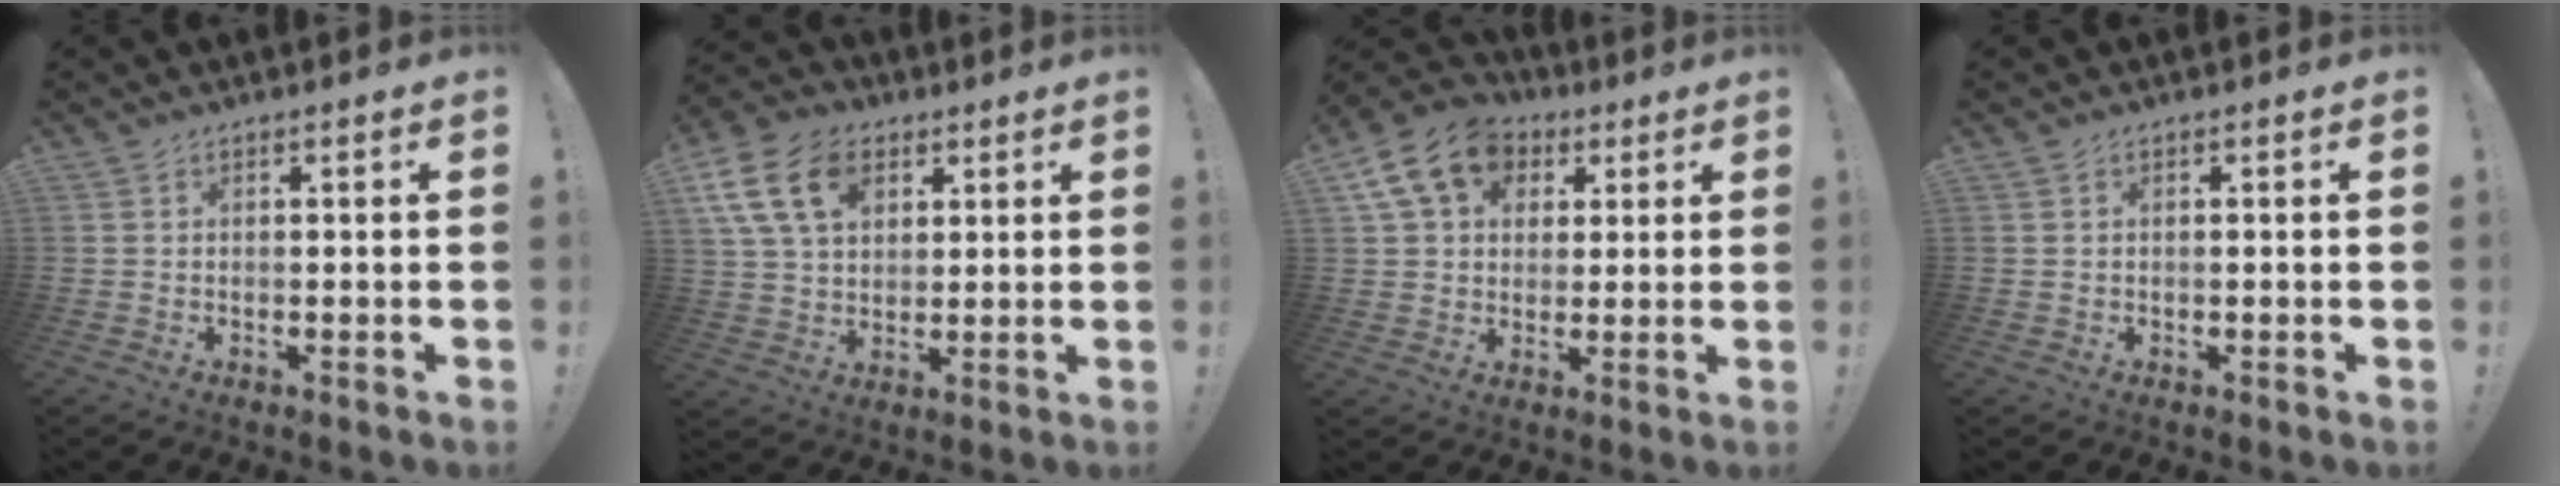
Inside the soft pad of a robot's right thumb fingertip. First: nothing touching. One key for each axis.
{"total": 15.7, "fx": 6.6, "fy": 11.1, "fz": 9.0, "tx": -0.155, "ty": -0.015, "tz": 0.129}
{"total": 15.0, "fx": 5.8, "fy": 11.6, "fz": 7.6, "tx": -0.115, "ty": -0.013, "tz": 0.115}
{"total": 0.0}